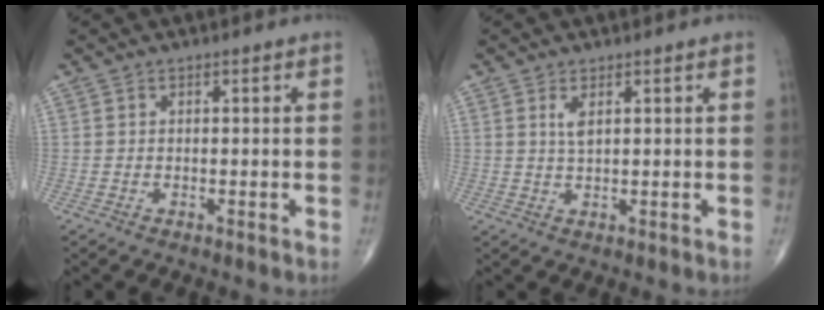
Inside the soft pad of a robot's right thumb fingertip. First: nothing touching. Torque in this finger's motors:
{"motor_torque": [0.28, 0.32, 0.50, -0.04, 0.05]}